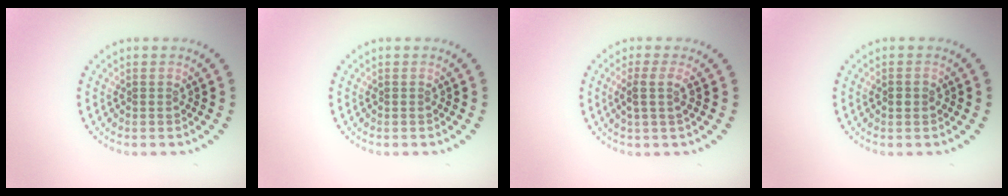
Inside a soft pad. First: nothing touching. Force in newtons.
{"total": 0.0}
{"total": 1.8, "press": 1.4, "slide": 1.2}
{"total": 1.3, "press": 1.3, "slide": 0.1}